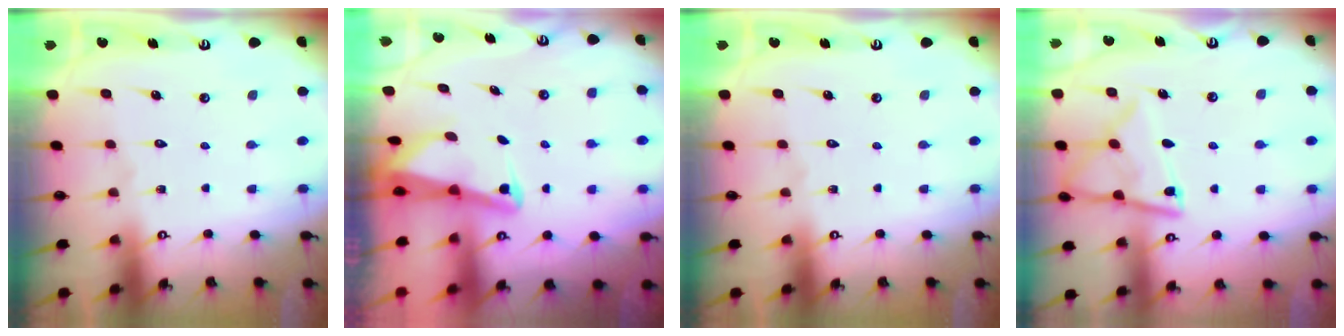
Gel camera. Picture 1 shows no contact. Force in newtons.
{"total": 2.6, "press": 2.5, "slide": 0.6}
{"total": 0.0}
{"total": 12.5, "press": 12.4, "slide": 1.2}